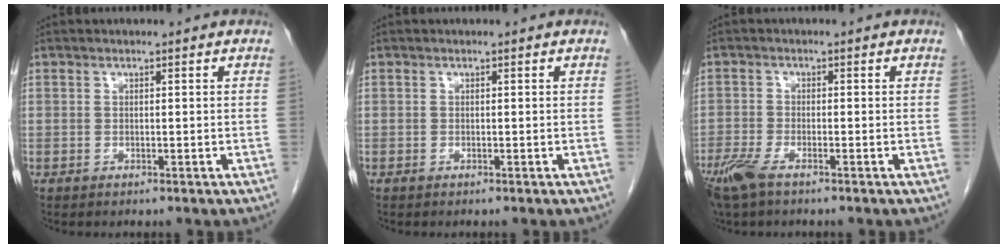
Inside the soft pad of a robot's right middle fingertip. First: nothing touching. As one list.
[{"total": 0.0}, {"total": 5.0, "force": [-3.5, 1.1, 3.3], "torque": [-0.076, -0.012, -0.069]}]